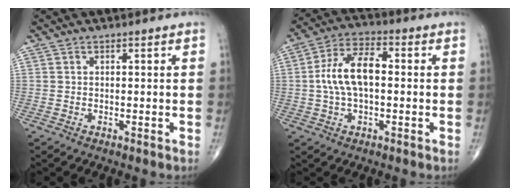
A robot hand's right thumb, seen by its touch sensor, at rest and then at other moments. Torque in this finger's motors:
{"motor_torque": [1.58, 1.57, 0.85, -0.22, 0.08]}